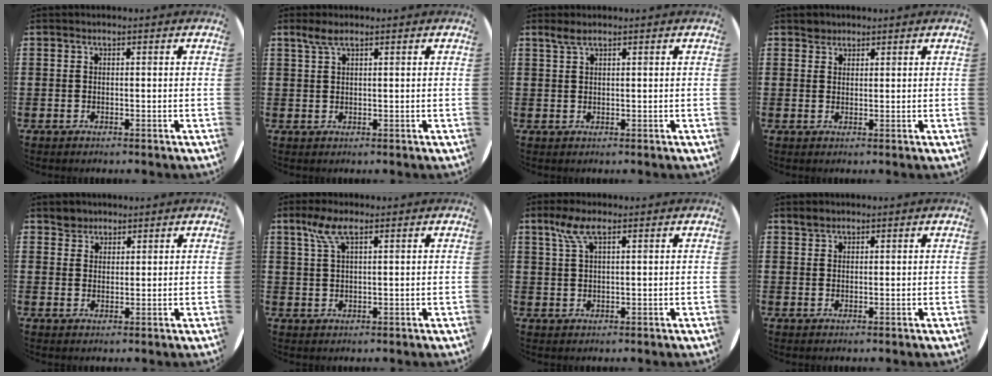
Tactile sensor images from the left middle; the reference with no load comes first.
{"total": 2.1, "force": [1.4, 0.3, 1.6], "torque": [-0.033, 0.004, 0.024]}
{"total": 1.5, "force": [1.1, 0.1, 1.0], "torque": [-0.021, 0.003, 0.019]}
{"total": 1.4, "force": [1.3, 0.6, -0.1], "torque": [0.008, -0.001, 0.024]}
{"total": 2.4, "force": [2.0, 1.2, -0.2], "torque": [0.009, 0.001, 0.039]}
{"total": 4.6, "force": [2.5, 1.2, 3.7], "torque": [-0.079, 0.009, 0.043]}
{"total": 4.3, "force": [2.3, 1.1, 3.4], "torque": [-0.073, 0.008, 0.040]}
{"total": 1.3, "force": [1.3, 0.4, 0.1], "torque": [0.005, 0.001, 0.022]}